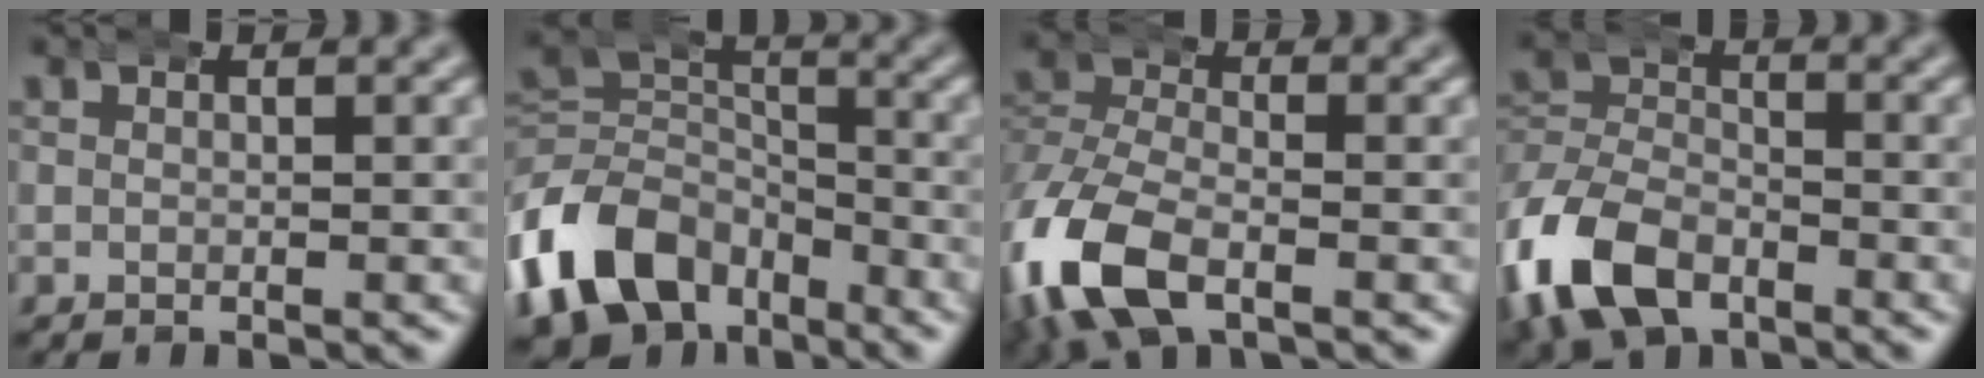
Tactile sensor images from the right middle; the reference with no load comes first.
{"total": 10.0, "force": [-4.1, 7.8, 4.8], "torque": [-0.098, -0.039, -0.062]}
{"total": 7.5, "force": [-3.1, 4.8, 4.8], "torque": [-0.132, -0.027, -0.040]}
{"total": 9.2, "force": [-4.1, 7.2, 4.2], "torque": [-0.111, -0.034, -0.061]}